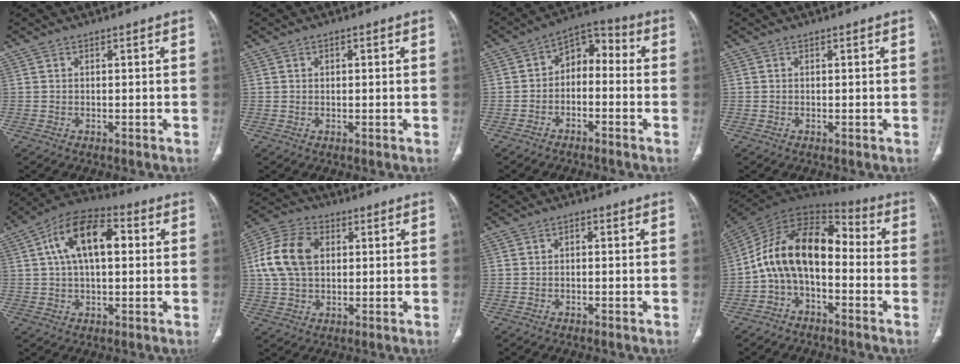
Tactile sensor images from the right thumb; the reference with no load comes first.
{"total": 1.0, "force": [0.3, 0.7, 0.7], "torque": [-0.007, -0.001, 0.004]}
{"total": 7.5, "force": [-1.6, 5.2, 5.1], "torque": [-0.045, 0.043, -0.042]}
{"total": 0.0}
{"total": 14.3, "force": [3.2, 7.5, 11.8], "torque": [-0.193, 0.024, 0.046]}
{"total": 12.7, "force": [2.1, 8.7, 8.9], "torque": [-0.166, 0.016, 0.033]}
{"total": 0.8, "force": [-0.2, 0.6, 0.5], "torque": [0.000, 0.003, -0.008]}
{"total": 15.6, "force": [-2.1, 9.4, 12.3], "torque": [-0.194, 0.073, -0.052]}